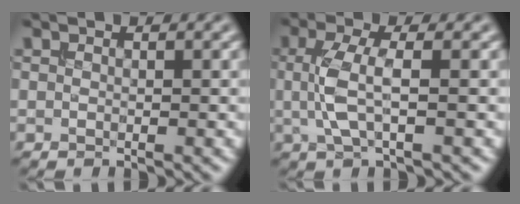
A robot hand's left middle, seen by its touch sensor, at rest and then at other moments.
{"total": 3.3, "force": [0.1, 0.9, 3.2], "torque": [-0.075, -0.001, 0.002]}